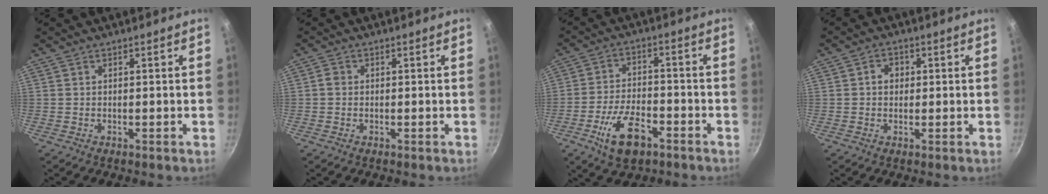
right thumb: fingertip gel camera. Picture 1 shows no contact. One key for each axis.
{"total": 1.4, "fx": -0.1, "fy": 1.2, "fz": 0.7, "tx": -0.011, "ty": 0.006, "tz": -0.004}
{"total": 11.1, "fx": -5.6, "fy": 5.4, "fz": 7.9, "tx": -0.139, "ty": 0.027, "tz": -0.099}
{"total": 3.0, "fx": 0.4, "fy": 2.6, "fz": 1.6, "tx": -0.008, "ty": 0.005, "tz": 0.002}